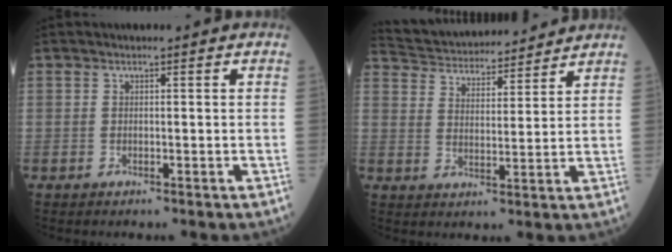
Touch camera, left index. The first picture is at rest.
{"total": 14.6, "force": [13.8, 2.7, 3.8], "torque": [-0.069, 0.026, 0.219]}